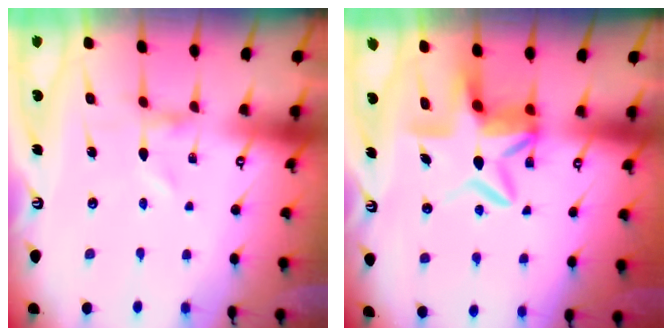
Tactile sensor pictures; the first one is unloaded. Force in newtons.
{"total": 9.8, "press": 9.7, "slide": 1.9}